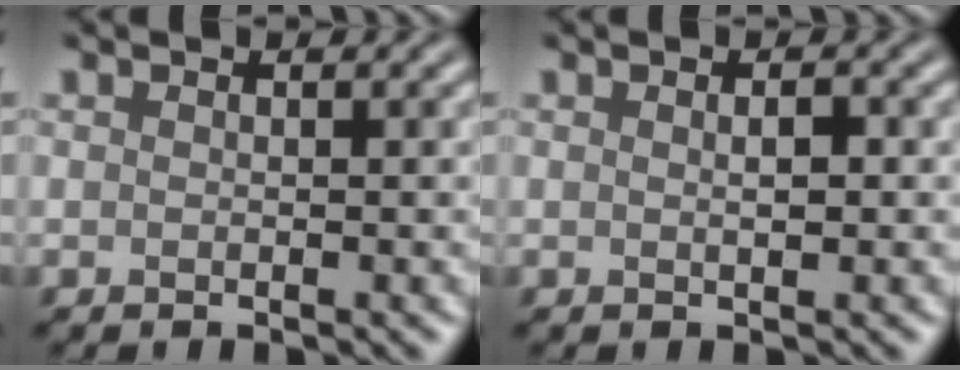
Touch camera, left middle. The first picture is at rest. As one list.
[{"total": 0.9, "force": [0.1, 0.2, 0.9], "torque": [-0.019, 0.000, 0.001]}]